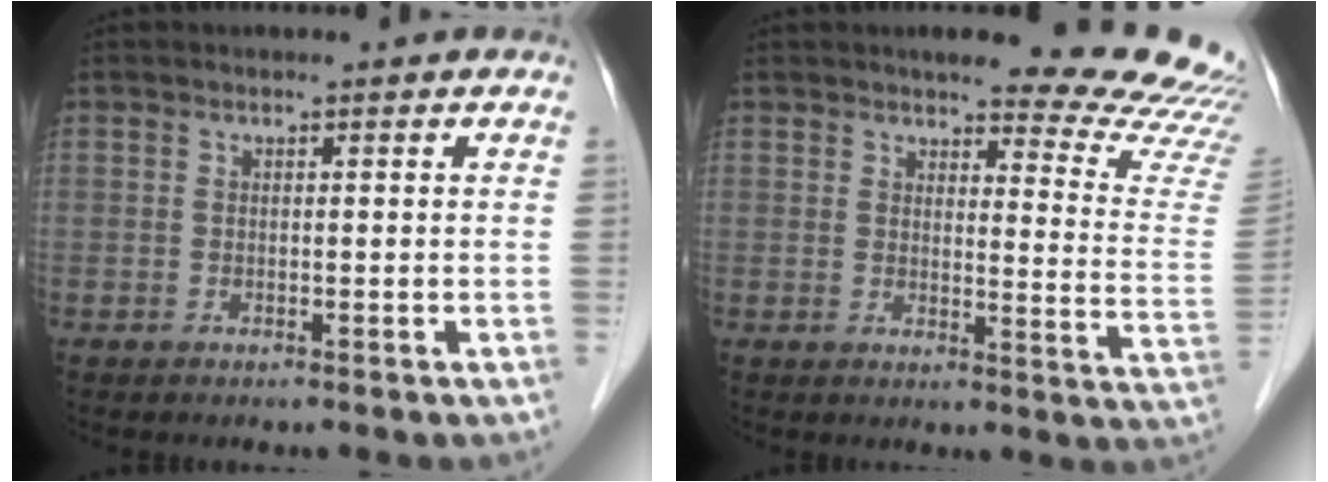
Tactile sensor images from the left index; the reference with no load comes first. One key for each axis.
{"total": 15.5, "fx": 14.8, "fy": 1.4, "fz": 4.7, "tx": -0.038, "ty": -0.110, "tz": 0.140}